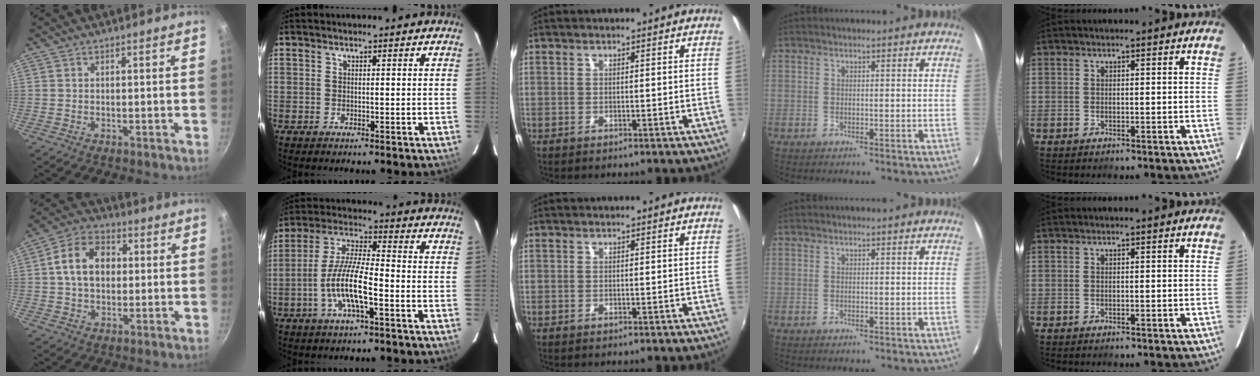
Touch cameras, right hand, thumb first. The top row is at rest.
{"thumb": {"total": 11.4, "force": [1.4, 8.3, 7.8], "torque": [-0.108, 0.021, 0.010]}, "index": {"total": 10.8, "force": [-4.1, 2.0, 9.8], "torque": [-0.203, 0.001, -0.079]}}